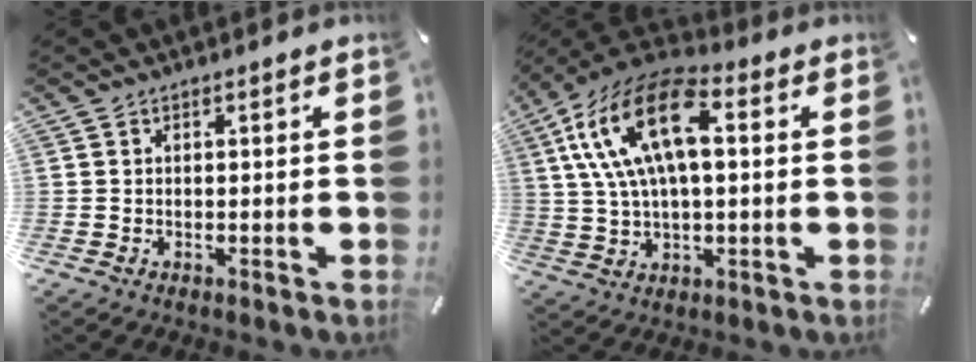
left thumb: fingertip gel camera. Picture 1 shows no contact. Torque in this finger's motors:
{"motor_torque": [1.29, 1.86, 1.44, -1.33, 0.88]}